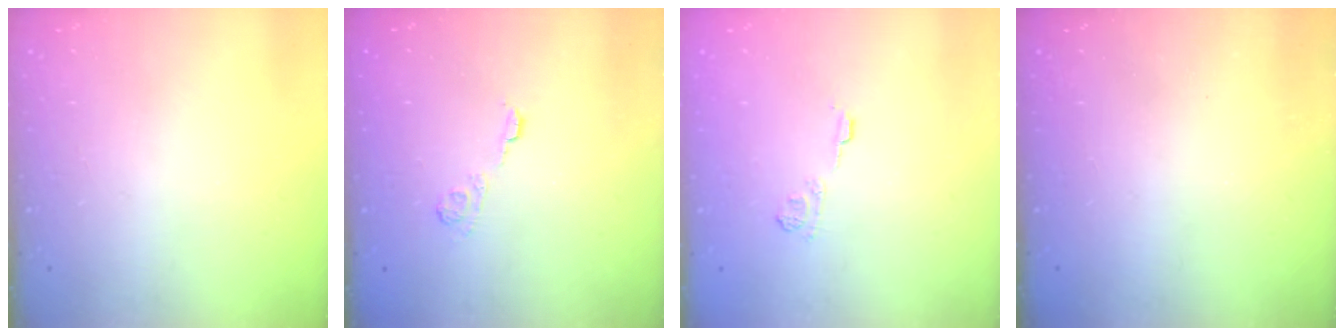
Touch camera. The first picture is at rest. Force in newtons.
{"total": 4.2, "press": 3.9, "slide": 1.4}
{"total": 6.7, "press": 6.6, "slide": 1.1}
{"total": 2.5, "press": 2.4, "slide": 0.8}